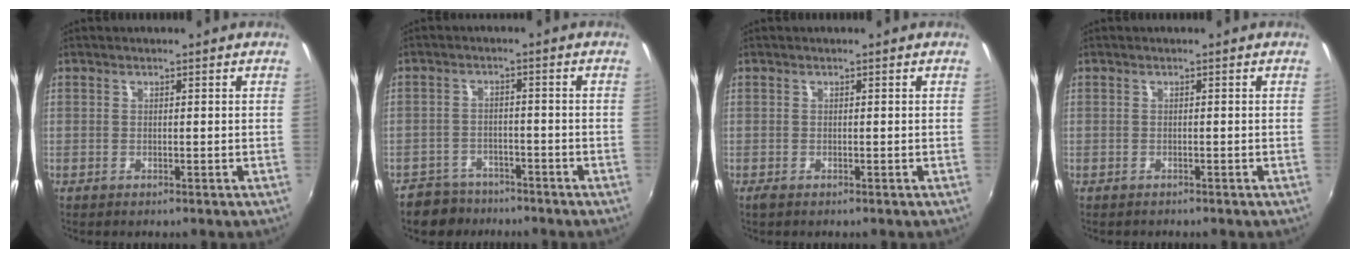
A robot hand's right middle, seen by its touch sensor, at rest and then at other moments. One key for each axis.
{"total": 6.7, "fx": -5.5, "fy": 3.8, "fz": 1.0, "tx": -0.039, "ty": 0.008, "tz": -0.088}
{"total": 0.6, "fx": -0.4, "fy": 0.3, "fz": 0.5, "tx": -0.010, "ty": -0.004, "tz": -0.007}
{"total": 0.6, "fx": -0.6, "fy": 0.2, "fz": 0.0, "tx": -0.004, "ty": 0.000, "tz": -0.007}